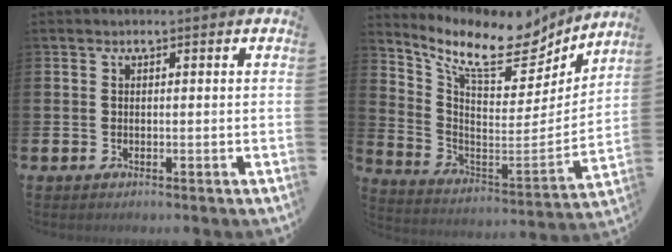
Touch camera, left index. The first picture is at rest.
{"total": 12.2, "force": [9.5, 4.6, 6.2], "torque": [-0.145, -0.064, 0.158]}